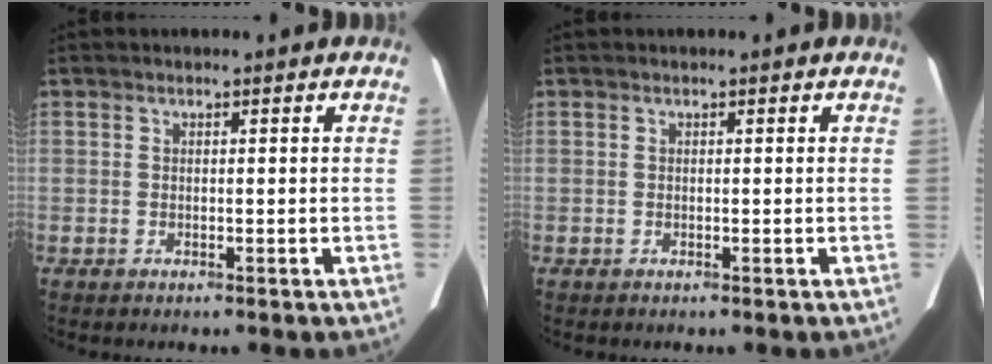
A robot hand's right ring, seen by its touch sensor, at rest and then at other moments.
{"total": 0.0}